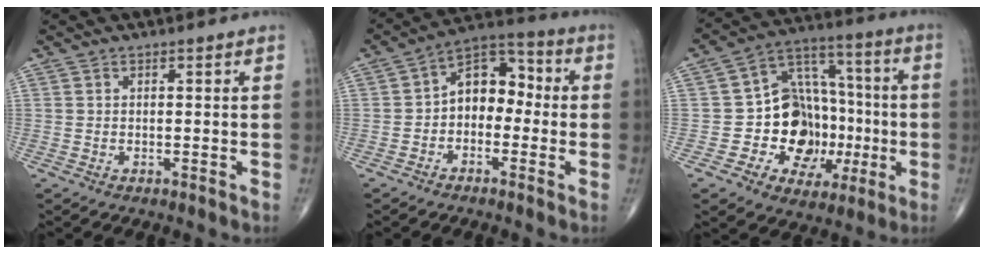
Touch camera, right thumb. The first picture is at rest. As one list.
[{"total": 9.5, "force": [-0.8, 6.6, 6.8], "torque": [-0.071, 0.042, -0.035]}, {"total": 17.9, "force": [-3.1, 13.7, 11.2], "torque": [-0.110, 0.040, -0.043]}]